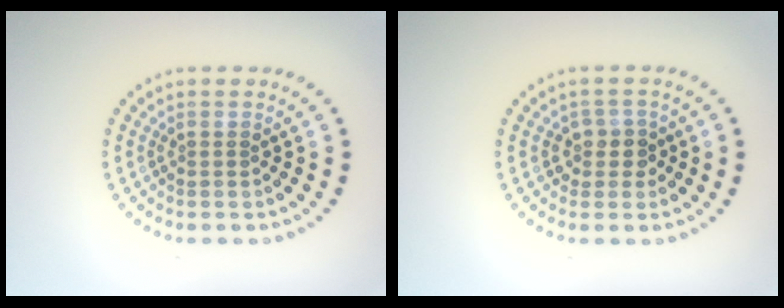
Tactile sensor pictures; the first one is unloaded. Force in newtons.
{"total": 1.8, "press": 1.6, "slide": 0.9}